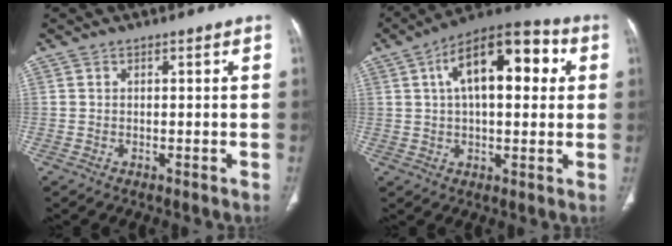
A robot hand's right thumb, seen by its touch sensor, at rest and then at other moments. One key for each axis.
{"total": 17.5, "fx": 4.6, "fy": 8.4, "fz": 14.7, "tx": -0.201, "ty": 0.027, "tz": 0.061}